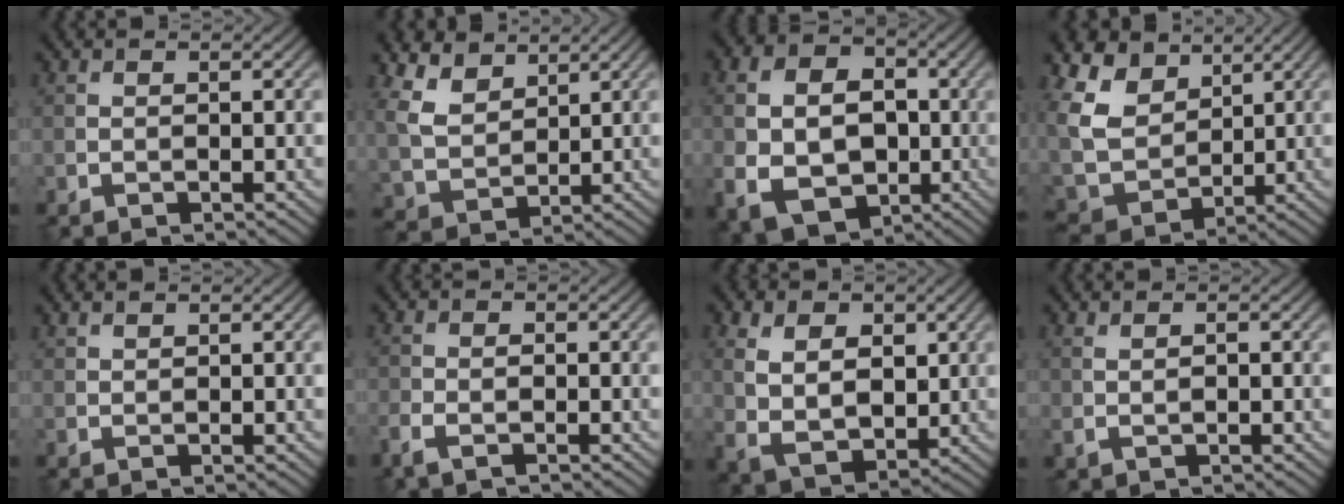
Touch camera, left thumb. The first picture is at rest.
{"total": 6.6, "force": [4.2, 3.8, 3.4], "torque": [-0.100, -0.005, 0.089]}
{"total": 11.5, "force": [-1.9, 8.7, 7.3], "torque": [-0.150, -0.020, -0.039]}
{"total": 10.5, "force": [4.5, 7.4, 5.9], "torque": [-0.173, 0.006, 0.083]}
{"total": 0.9, "force": [0.8, 0.3, 0.3], "torque": [-0.011, 0.001, 0.019]}
{"total": 2.6, "force": [-1.5, 1.1, 1.8], "torque": [-0.041, -0.001, -0.035]}
{"total": 8.4, "force": [2.1, 5.7, 5.7], "torque": [-0.138, -0.004, 0.047]}
{"total": 1.4, "force": [0.1, 0.6, 1.3], "torque": [-0.031, 0.001, 0.005]}